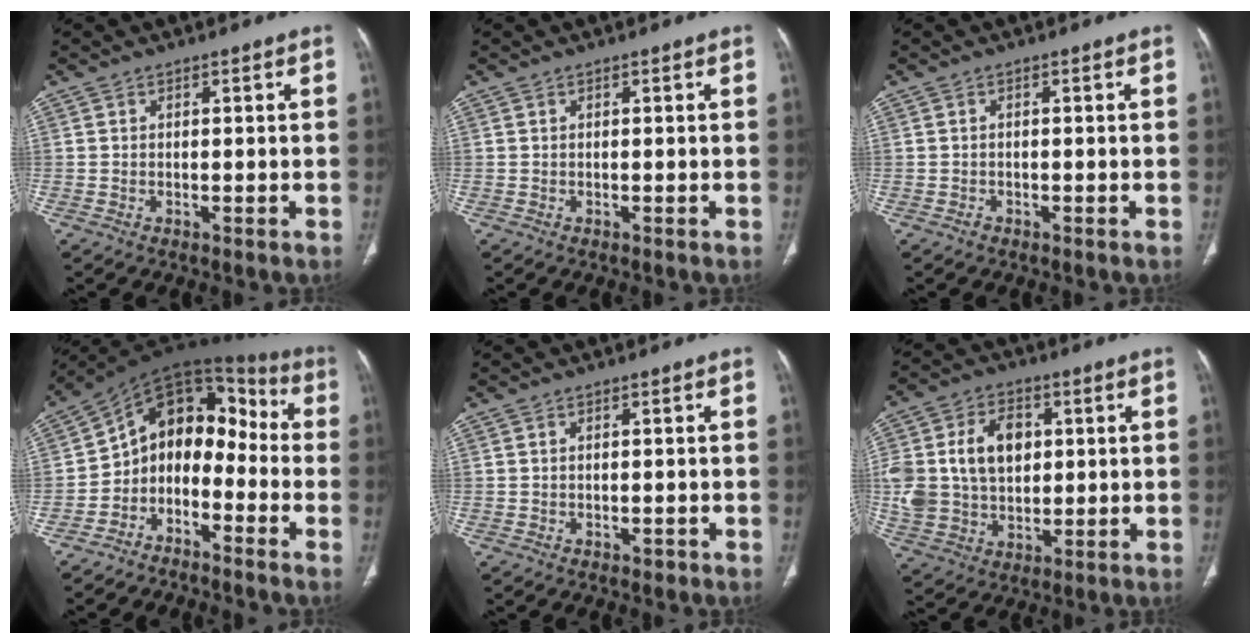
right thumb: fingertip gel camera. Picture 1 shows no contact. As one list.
[{"total": 0.0}, {"total": 0.6, "force": [-0.4, 0.4, 0.1], "torque": [-0.003, 0.001, -0.009]}, {"total": 13.3, "force": [-4.5, 9.5, 8.1], "torque": [-0.077, 0.109, -0.089]}, {"total": 0.7, "force": [-0.5, 0.4, 0.4], "torque": [-0.008, 0.001, -0.004]}, {"total": 17.8, "force": [2.7, 13.0, 11.8], "torque": [-0.227, 0.010, 0.062]}]